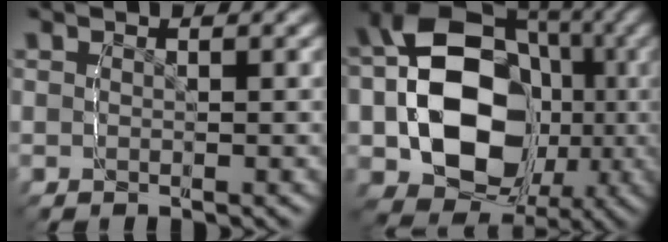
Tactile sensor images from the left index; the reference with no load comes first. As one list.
[{"total": 19.2, "force": [-2.9, 16.8, 8.8], "torque": [-0.219, -0.067, -0.045]}]